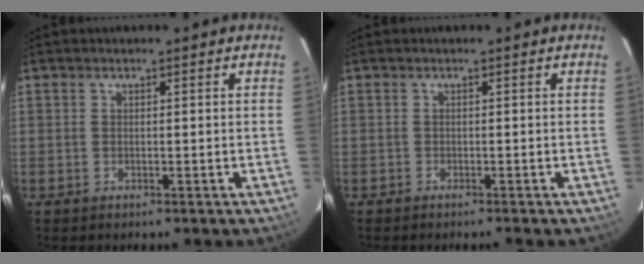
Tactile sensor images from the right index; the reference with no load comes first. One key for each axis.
{"total": 0.8, "fx": -0.8, "fy": -0.1, "fz": 0.1, "tx": -0.004, "ty": -0.001, "tz": -0.016}